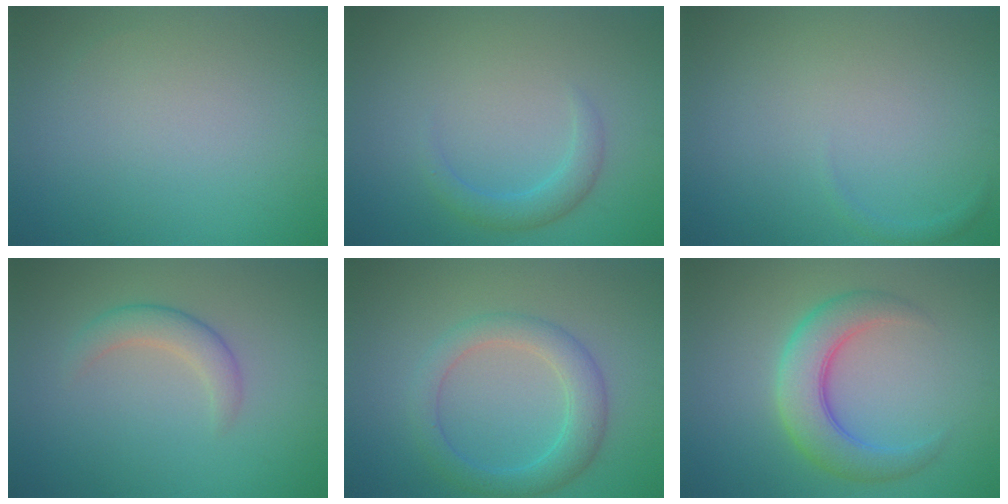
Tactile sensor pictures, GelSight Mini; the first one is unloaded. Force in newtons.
{"total": 2.0, "press": 2.0, "slide": 0.1}
{"total": 0.5, "press": 0.5, "slide": 0.1}
{"total": 2.4, "press": 2.4, "slide": 0.2}
{"total": 3.8, "press": 3.8, "slide": 0.1}
{"total": 5.2, "press": 5.2, "slide": 0.1}